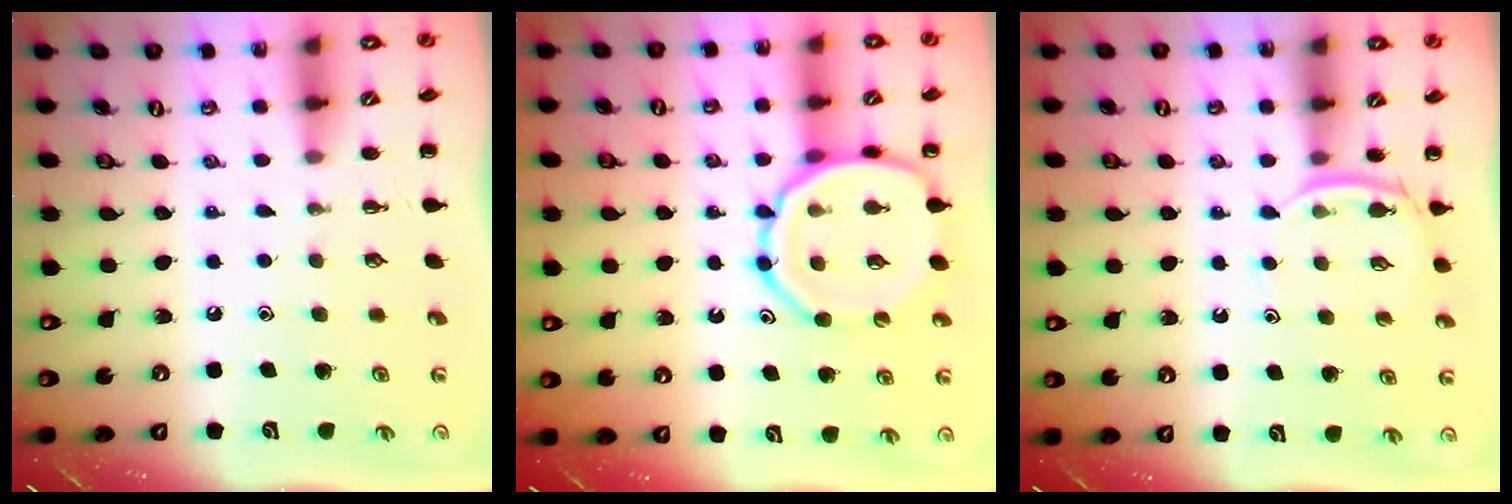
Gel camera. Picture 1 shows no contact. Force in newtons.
{"total": 13.3, "press": 13.1, "slide": 2.3}
{"total": 4.4, "press": 4.1, "slide": 1.5}